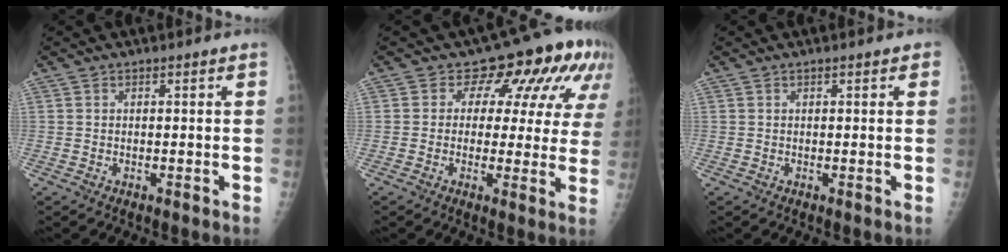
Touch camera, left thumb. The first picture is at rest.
{"total": 12.5, "force": [6.0, 7.6, 7.9], "torque": [-0.048, -0.017, 0.057]}
{"total": 1.2, "force": [0.8, 0.5, 0.8], "torque": [-0.006, -0.001, 0.008]}